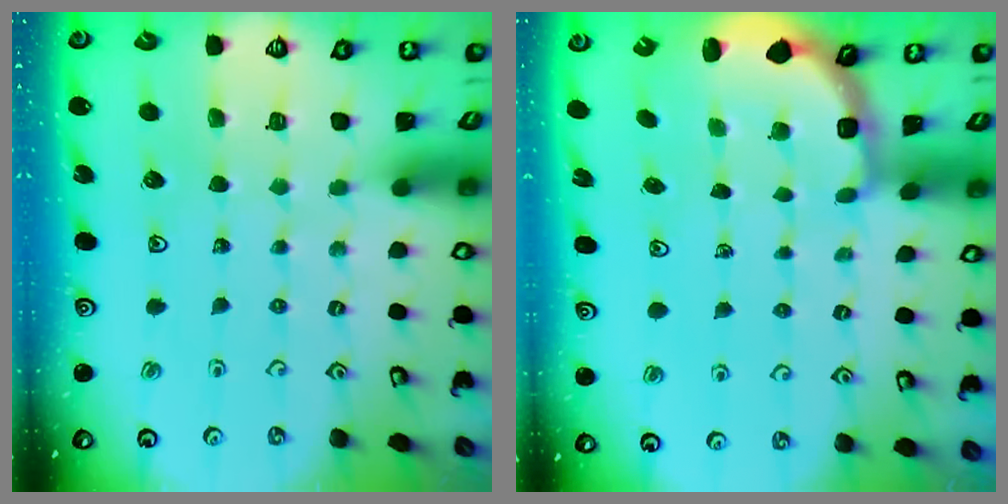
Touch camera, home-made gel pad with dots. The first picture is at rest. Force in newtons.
{"total": 3.0, "press": 2.0, "slide": 2.2}